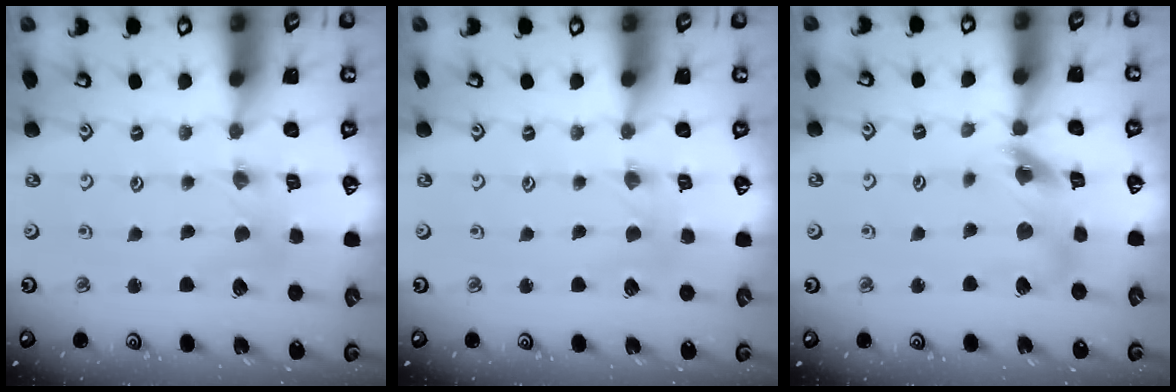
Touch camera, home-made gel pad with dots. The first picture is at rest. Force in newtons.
{"total": 0.0}
{"total": 12.4, "press": 12.3, "slide": 1.3}